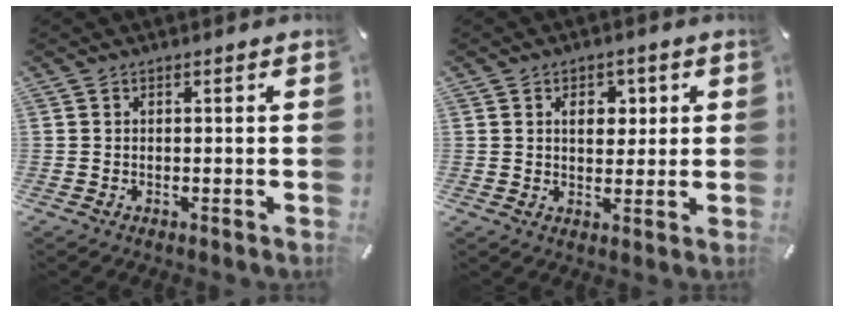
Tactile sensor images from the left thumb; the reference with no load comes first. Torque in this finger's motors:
{"motor_torque": [0.71, 1.07, 0.57, -0.58, 0.22]}